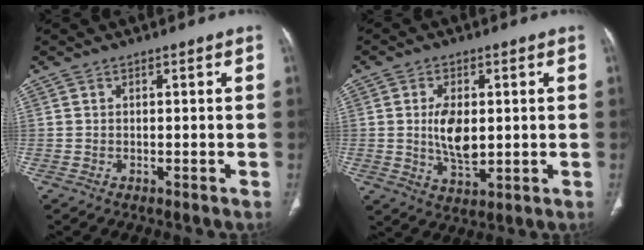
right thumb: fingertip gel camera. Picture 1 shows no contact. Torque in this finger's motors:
{"motor_torque": [2.02, 1.87, 0.78, -0.93, 0.12]}